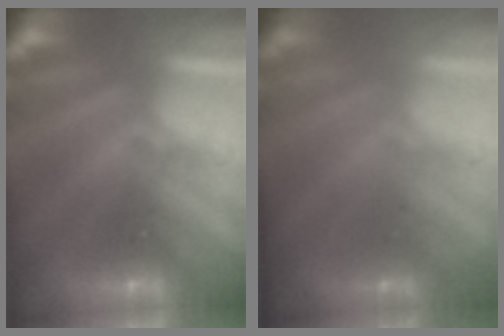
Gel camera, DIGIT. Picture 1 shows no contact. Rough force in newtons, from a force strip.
{"total": 1.3}